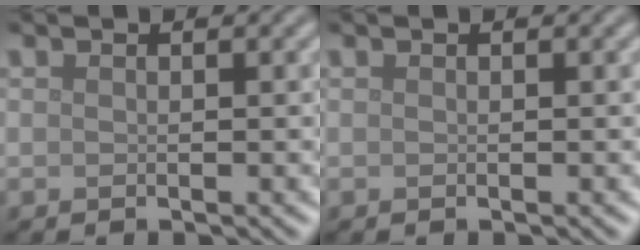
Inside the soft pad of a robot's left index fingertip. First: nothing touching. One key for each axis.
{"total": 0.0}